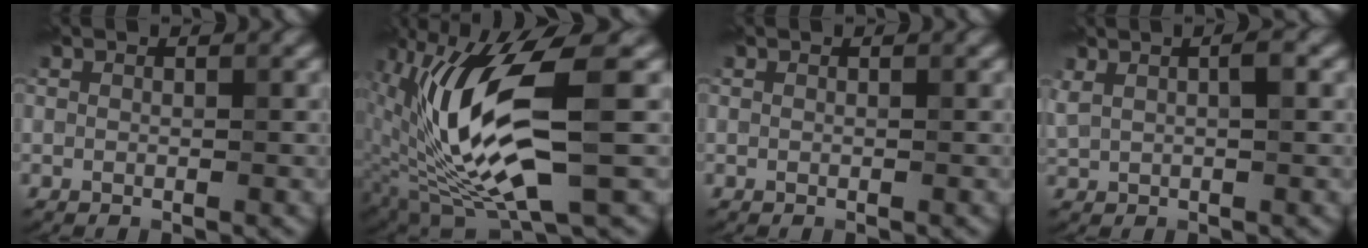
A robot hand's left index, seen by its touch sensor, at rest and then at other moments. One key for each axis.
{"total": 12.9, "fx": -0.5, "fy": 4.2, "fz": 12.2, "tx": -0.247, "ty": -0.005, "tz": -0.013}
{"total": 0.0}
{"total": 2.3, "fx": 0.9, "fy": 0.6, "fz": 2.0, "tx": -0.038, "ty": 0.006, "tz": 0.021}